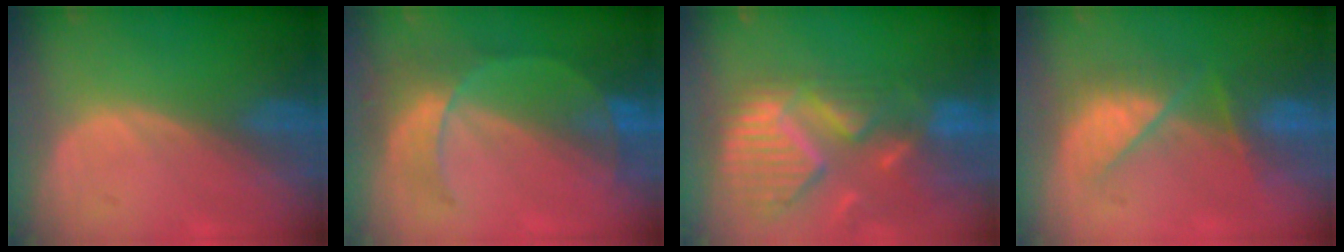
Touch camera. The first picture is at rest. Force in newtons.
{"total": 7.9, "press": 6.9, "slide": 3.9}
{"total": 13.0, "press": 11.0, "slide": 7.0}
{"total": 7.5, "press": 7.2, "slide": 1.8}